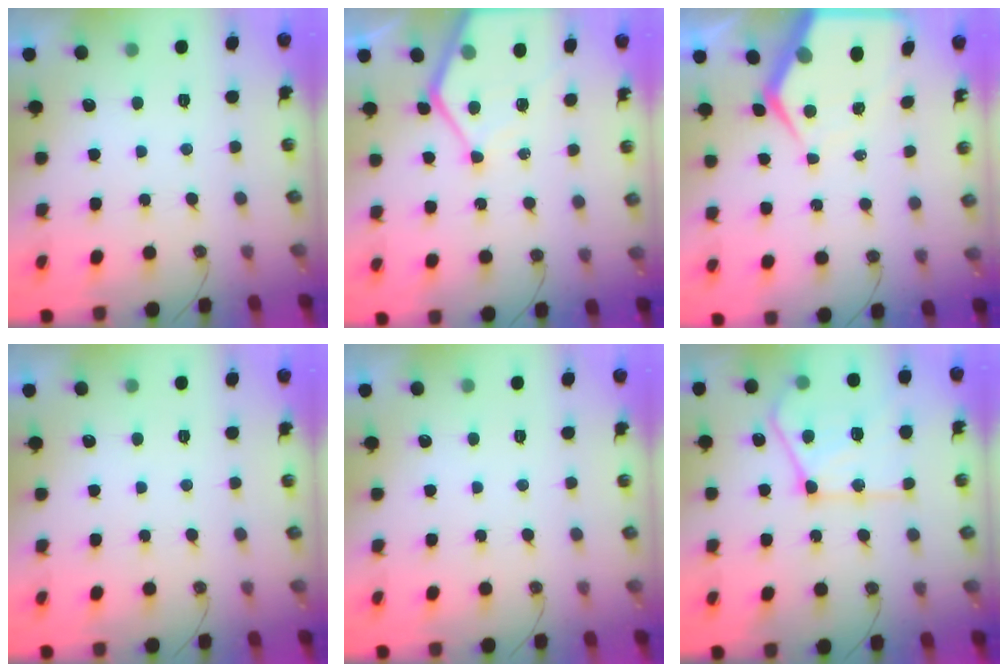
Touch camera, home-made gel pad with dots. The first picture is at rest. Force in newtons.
{"total": 11.0, "press": 11.0, "slide": 0.9}
{"total": 10.2, "press": 10.1, "slide": 1.1}
{"total": 0.0}
{"total": 0.0}
{"total": 19.9, "press": 19.8, "slide": 2.2}